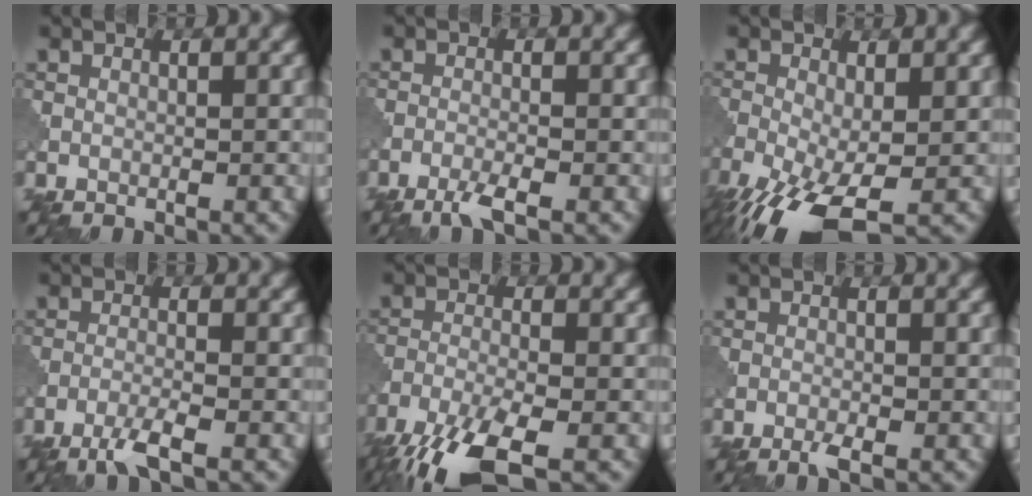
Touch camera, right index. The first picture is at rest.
{"total": 2.3, "force": [-1.6, 0.3, 1.7], "torque": [-0.034, -0.002, -0.039]}
{"total": 9.4, "force": [-4.7, 3.7, 7.3], "torque": [-0.162, -0.038, -0.082]}
{"total": 2.8, "force": [-1.9, 0.3, 2.1], "torque": [-0.040, 0.000, -0.047]}
{"total": 8.1, "force": [-5.8, 1.9, 5.4], "torque": [-0.111, -0.019, -0.116]}
{"total": 1.3, "force": [-0.9, 0.1, 1.0], "torque": [-0.019, 0.000, -0.019]}